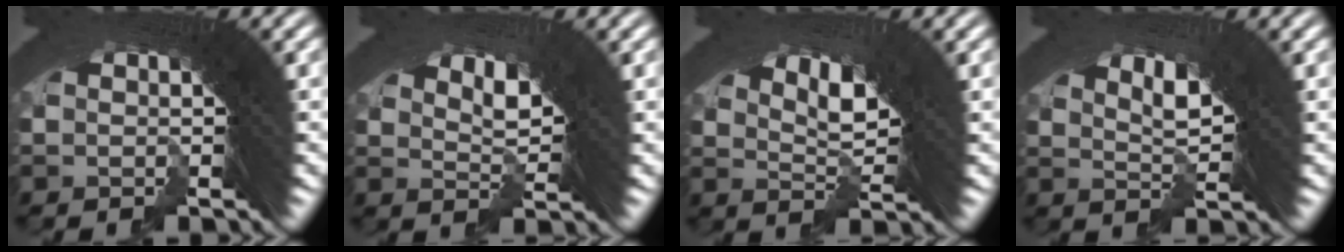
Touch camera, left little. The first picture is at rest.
{"total": 4.1, "force": [1.2, 2.1, 3.3], "torque": [-0.068, -0.012, 0.023]}
{"total": 5.5, "force": [1.3, 2.9, 4.6], "torque": [-0.086, -0.011, 0.024]}
{"total": 4.7, "force": [1.2, 2.3, 3.9], "torque": [-0.079, -0.011, 0.023]}